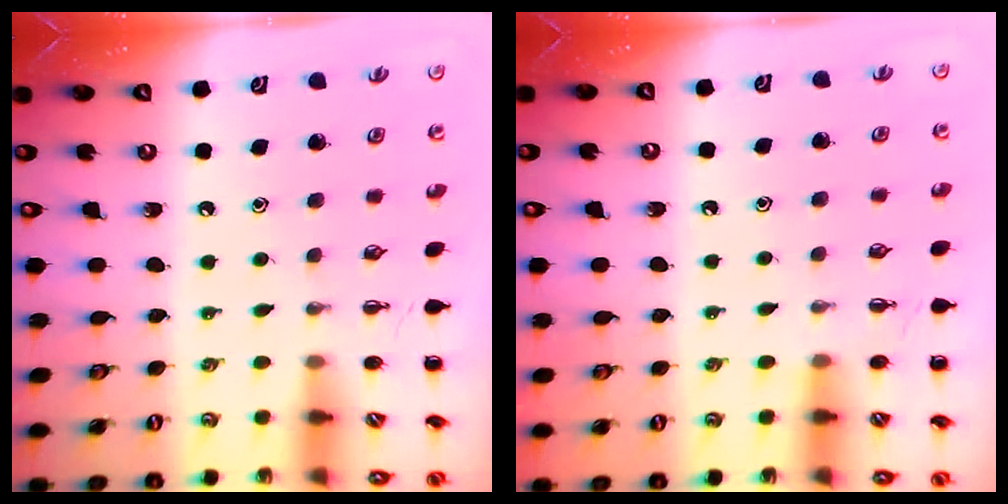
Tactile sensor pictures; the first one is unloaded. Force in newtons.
{"total": 6.3, "press": 6.0, "slide": 2.0}